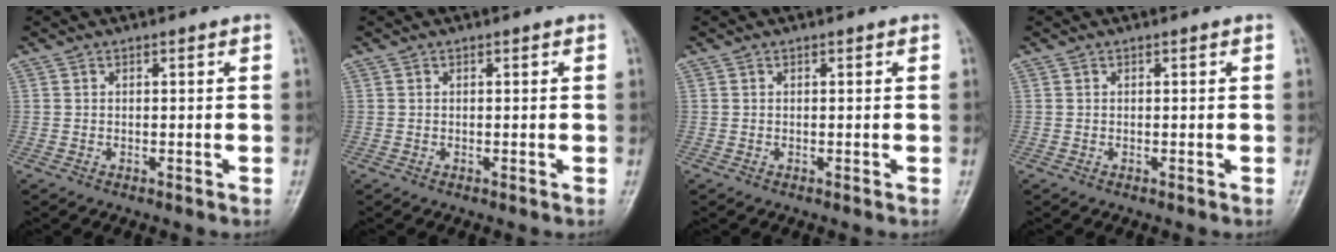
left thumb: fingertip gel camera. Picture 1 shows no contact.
{"total": 0.0}
{"total": 0.0}
{"total": 0.0}